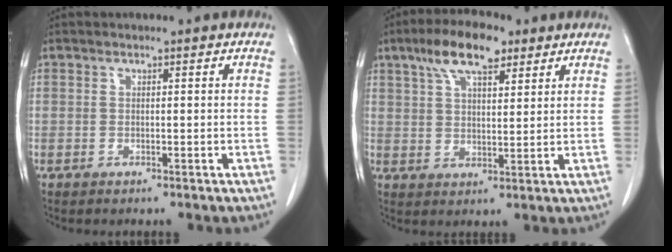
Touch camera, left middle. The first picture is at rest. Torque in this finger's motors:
{"motor_torque": [1.26, -0.87, 0.19, 0.07]}